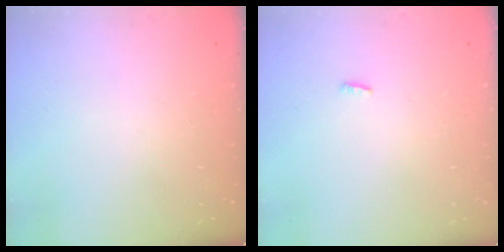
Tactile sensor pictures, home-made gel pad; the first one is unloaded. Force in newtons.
{"total": 2.3, "press": 2.1, "slide": 0.8}